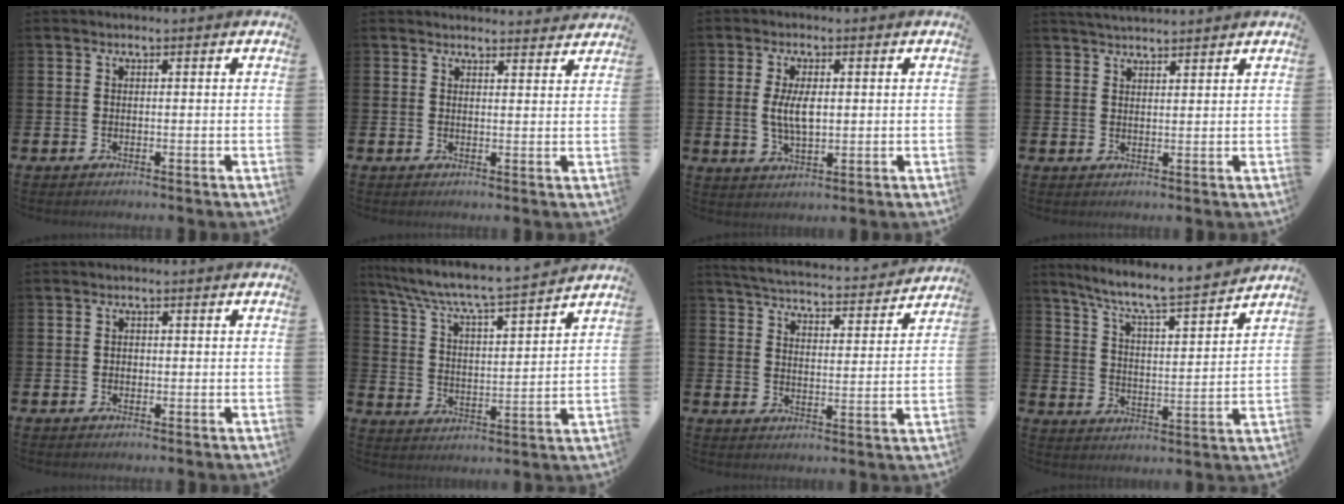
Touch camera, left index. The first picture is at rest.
{"total": 2.5, "force": [2.5, 0.3, -0.2], "torque": [0.008, -0.019, 0.043]}
{"total": 4.8, "force": [0.8, 2.2, 4.2], "torque": [-0.073, 0.002, 0.010]}
{"total": 3.1, "force": [3.1, 0.2, 0.4], "torque": [-0.011, -0.011, 0.056]}
{"total": 0.7, "force": [-0.1, 0.6, 0.2], "torque": [0.000, 0.004, -0.004]}
{"total": 7.1, "force": [6.7, 0.2, 2.3], "torque": [-0.078, -0.055, 0.111]}
{"total": 4.9, "force": [4.8, 0.4, 0.7], "torque": [-0.039, -0.039, 0.080]}
{"total": 7.7, "force": [7.2, 0.2, 2.9], "torque": [-0.089, -0.056, 0.120]}